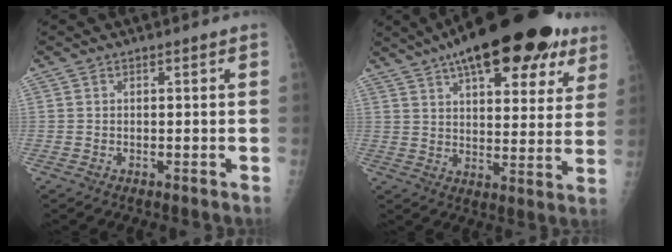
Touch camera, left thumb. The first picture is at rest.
{"total": 25.8, "force": [16.0, 10.1, 17.6], "torque": [-0.236, -0.018, 0.223]}